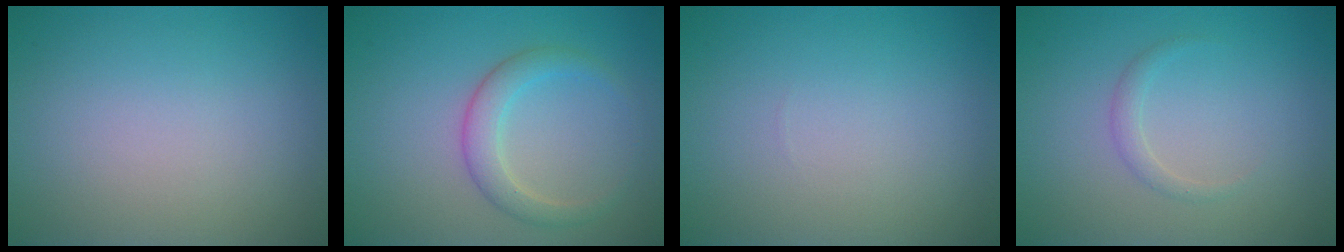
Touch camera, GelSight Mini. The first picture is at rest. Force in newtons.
{"total": 2.6, "press": 2.6, "slide": 0.1}
{"total": 0.0}
{"total": 1.1, "press": 1.1, "slide": 0.0}